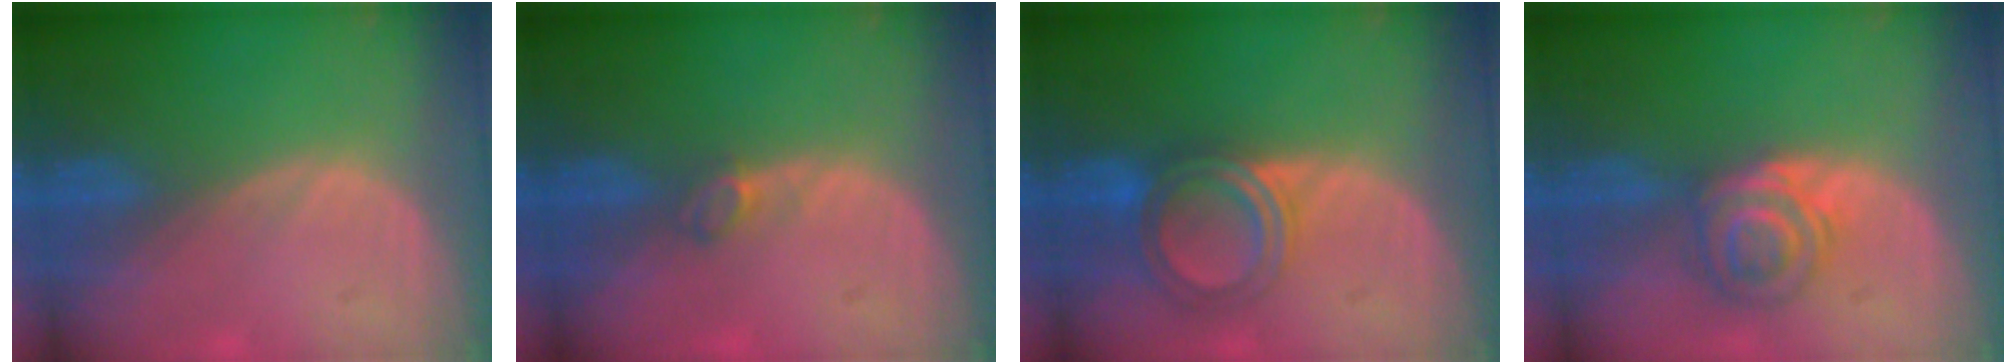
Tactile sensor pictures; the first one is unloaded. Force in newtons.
{"total": 1.7, "press": 1.7, "slide": 0.4}
{"total": 5.7, "press": 5.6, "slide": 1.3}
{"total": 6.0, "press": 5.6, "slide": 2.2}